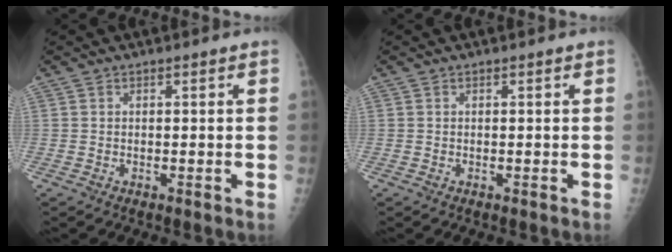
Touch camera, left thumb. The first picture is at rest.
{"total": 0.0}